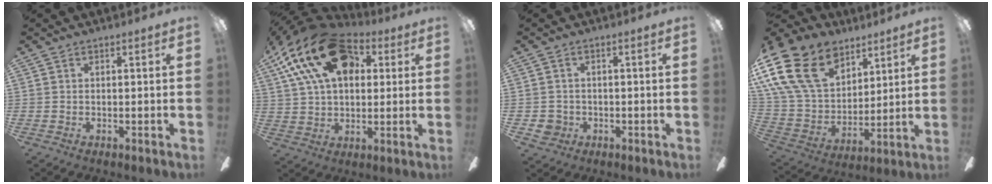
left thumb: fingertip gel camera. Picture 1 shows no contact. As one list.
[{"total": 22.5, "force": [10.3, 13.1, 15.1], "torque": [-0.295, -0.030, 0.176]}, {"total": 3.6, "force": [-0.7, 3.4, 0.8], "torque": [-0.022, 0.007, -0.014]}, {"total": 23.8, "force": [12.2, 15.8, 13.0], "torque": [-0.282, -0.057, 0.228]}]